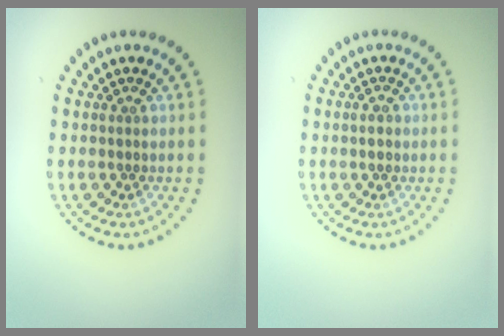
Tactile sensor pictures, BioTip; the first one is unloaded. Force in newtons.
{"total": 1.1, "press": 1.1, "slide": 0.2}